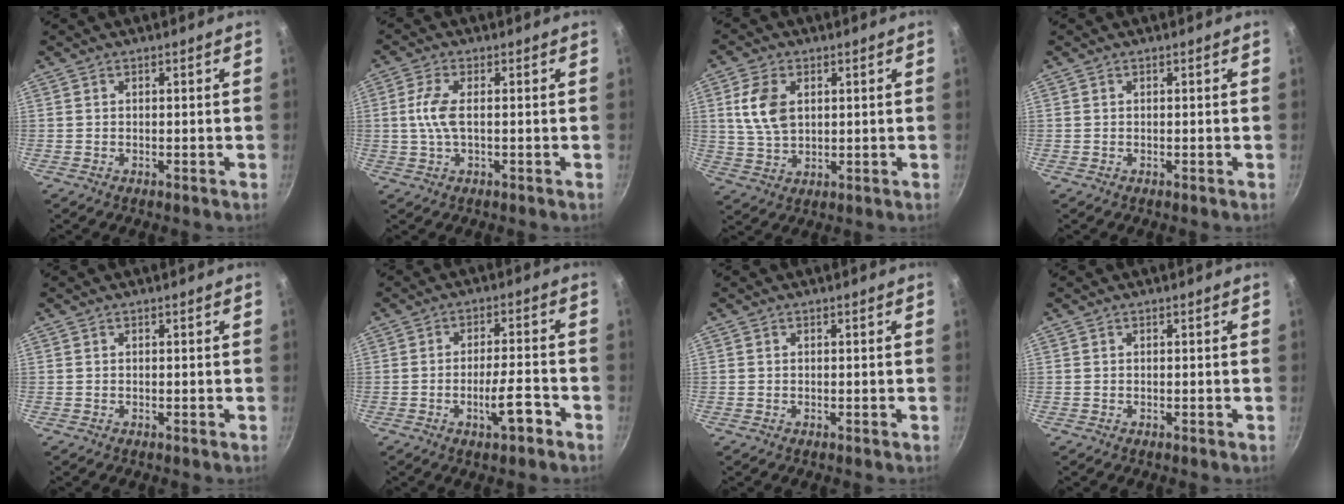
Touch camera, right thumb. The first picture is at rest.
{"total": 5.7, "force": [0.1, 2.3, 5.3], "torque": [-0.126, 0.008, -0.002]}
{"total": 8.3, "force": [2.0, 5.4, 5.9], "torque": [-0.107, -0.007, 0.041]}
{"total": 0.0}
{"total": 0.0}
{"total": 7.0, "force": [-3.3, 1.8, 5.8], "torque": [-0.086, 0.023, -0.052]}
{"total": 0.0}
{"total": 0.0}